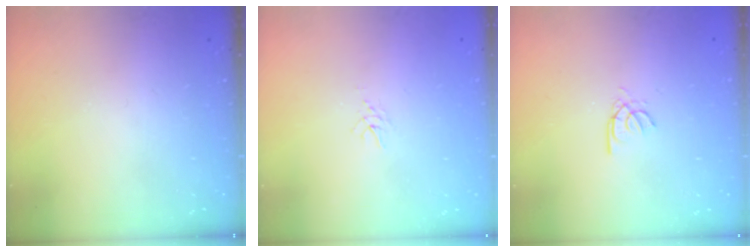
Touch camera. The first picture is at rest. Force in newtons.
{"total": 3.3, "press": 3.3, "slide": 0.4}
{"total": 2.6, "press": 2.6, "slide": 0.3}